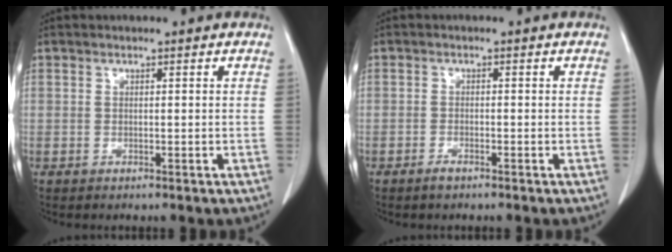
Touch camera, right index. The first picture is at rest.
{"total": 1.3, "force": [-1.1, 0.3, 0.7], "torque": [-0.018, -0.002, -0.017]}